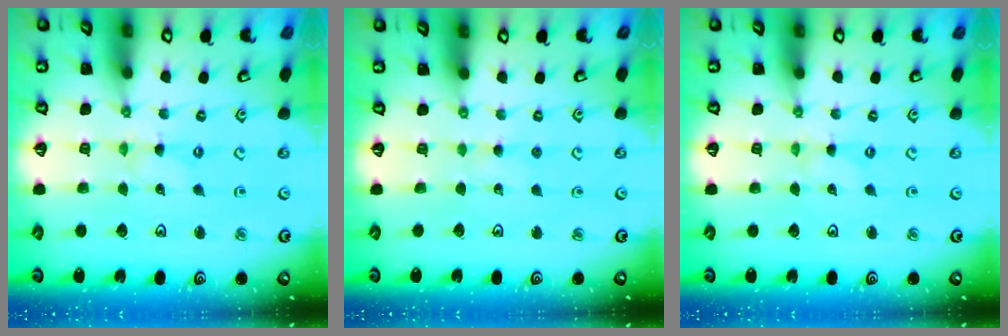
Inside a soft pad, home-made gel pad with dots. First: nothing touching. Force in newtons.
{"total": 2.5, "press": 2.5, "slide": 0.4}
{"total": 0.0}